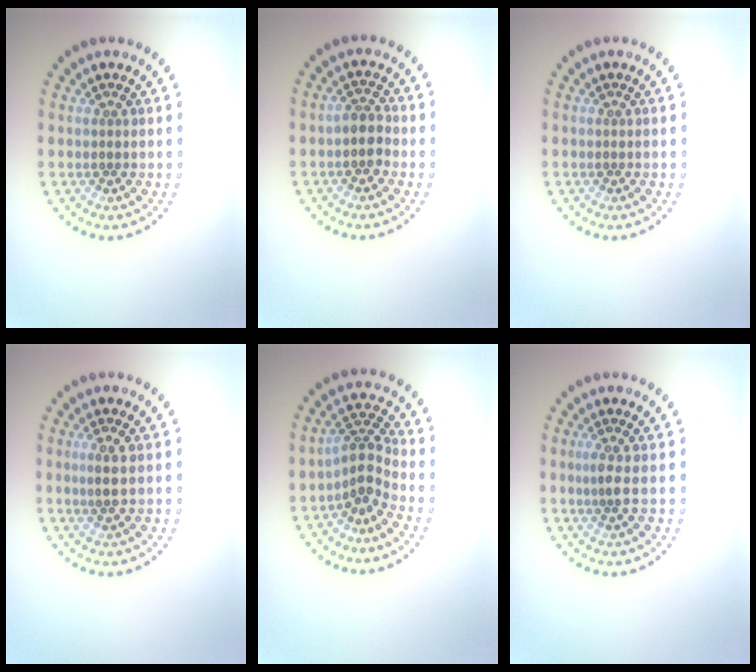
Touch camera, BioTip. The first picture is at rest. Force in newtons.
{"total": 2.0, "press": 1.8, "slide": 0.9}
{"total": 0.0}
{"total": 1.6, "press": 1.5, "slide": 0.6}
{"total": 2.9, "press": 2.0, "slide": 2.1}
{"total": 1.7, "press": 1.3, "slide": 1.1}